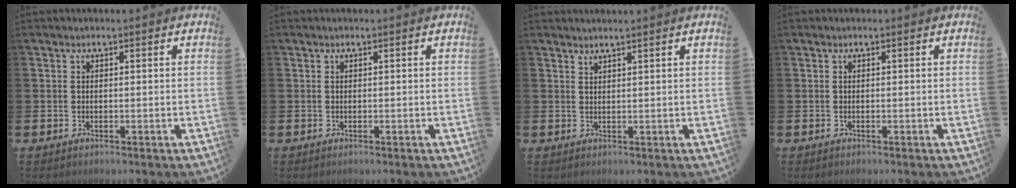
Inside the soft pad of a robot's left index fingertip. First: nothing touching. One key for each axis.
{"total": 0.0}
{"total": 1.3, "fx": 1.3, "fy": -0.3, "fz": 0.0, "tx": -0.003, "ty": -0.002, "tz": 0.026}
{"total": 0.0}